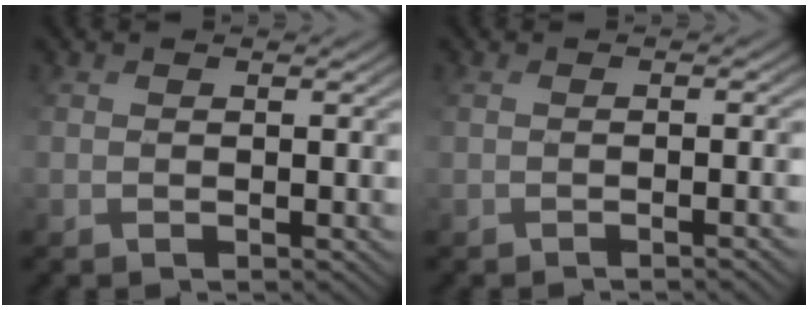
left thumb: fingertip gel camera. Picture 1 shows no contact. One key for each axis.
{"total": 2.1, "fx": -0.8, "fy": 0.1, "fz": 1.9, "tx": -0.015, "ty": 0.012, "tz": -0.016}